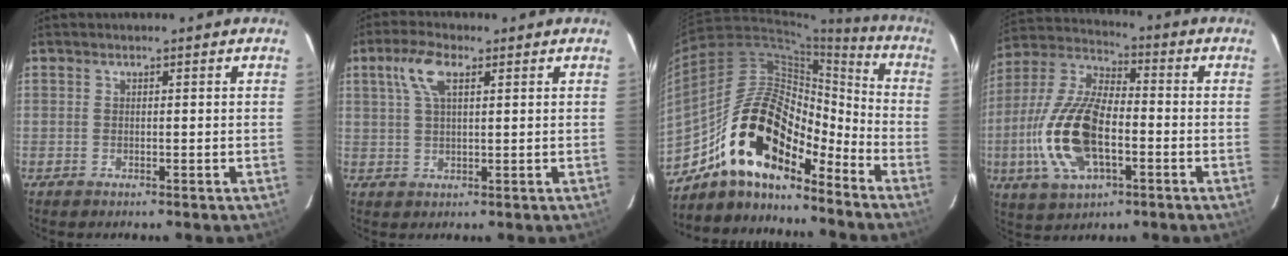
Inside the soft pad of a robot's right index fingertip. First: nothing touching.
{"total": 6.1, "force": [2.6, 2.4, 5.0], "torque": [-0.100, 0.014, 0.052]}
{"total": 18.3, "force": [-13.0, 7.3, 10.6], "torque": [-0.187, 0.010, -0.244]}
{"total": 18.0, "force": [-4.4, 8.4, 15.3], "torque": [-0.335, -0.003, -0.081]}